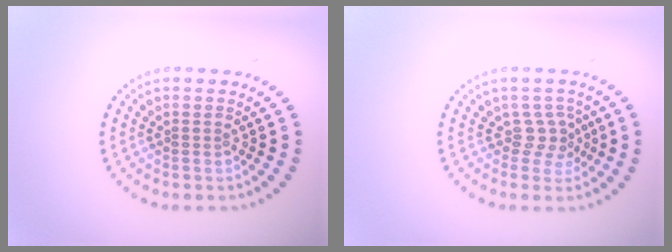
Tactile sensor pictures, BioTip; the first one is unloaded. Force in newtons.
{"total": 2.0, "press": 1.4, "slide": 1.4}